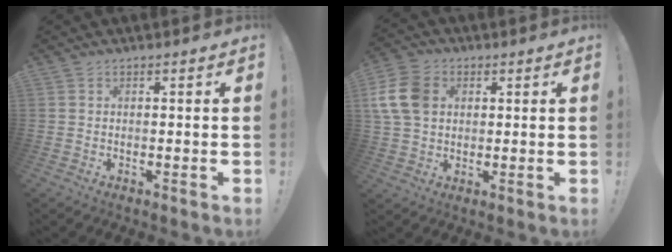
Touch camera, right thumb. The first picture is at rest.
{"total": 12.5, "force": [2.9, 9.5, 7.6], "torque": [-0.149, 0.001, 0.060]}